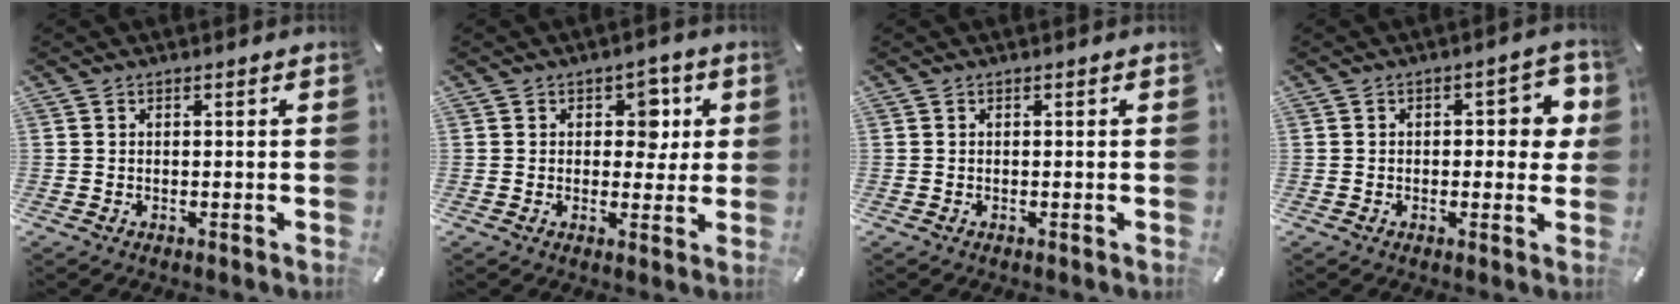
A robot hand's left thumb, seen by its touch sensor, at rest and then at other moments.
{"total": 6.4, "force": [1.6, 4.8, 4.0], "torque": [-0.032, -0.007, 0.016]}
{"total": 0.0}
{"total": 6.9, "force": [0.6, 3.4, 5.9], "torque": [-0.071, 0.001, 0.002]}